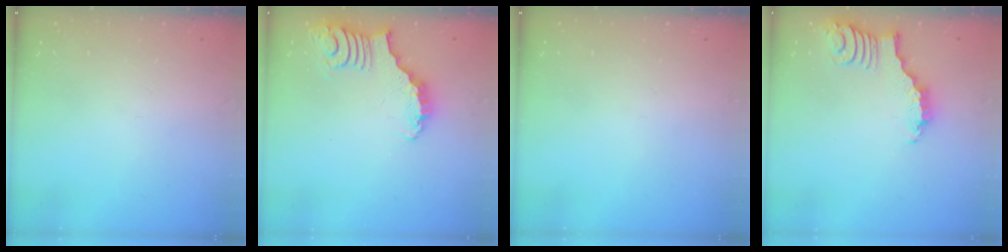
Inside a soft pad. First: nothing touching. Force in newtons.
{"total": 3.1, "press": 3.1, "slide": 0.6}
{"total": 0.0}
{"total": 2.9, "press": 2.9, "slide": 0.4}